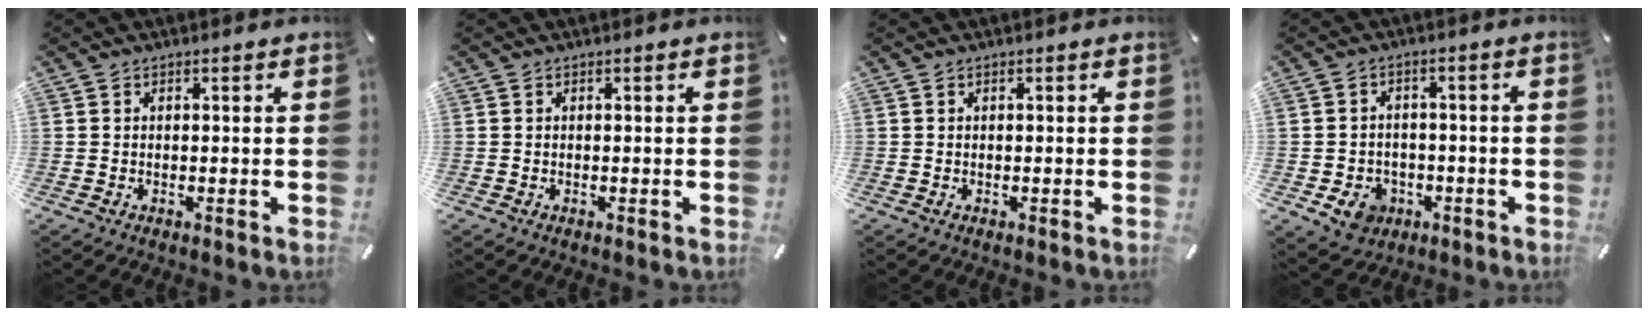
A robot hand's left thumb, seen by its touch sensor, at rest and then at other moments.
{"total": 0.0}
{"total": 0.0}
{"total": 6.8, "force": [-2.8, 5.7, 2.3], "torque": [-0.042, 0.013, -0.053]}